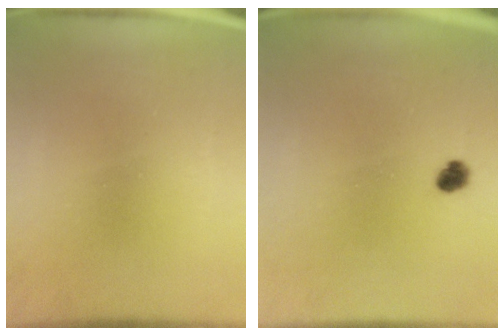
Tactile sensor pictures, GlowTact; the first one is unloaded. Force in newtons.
{"total": 2.2}